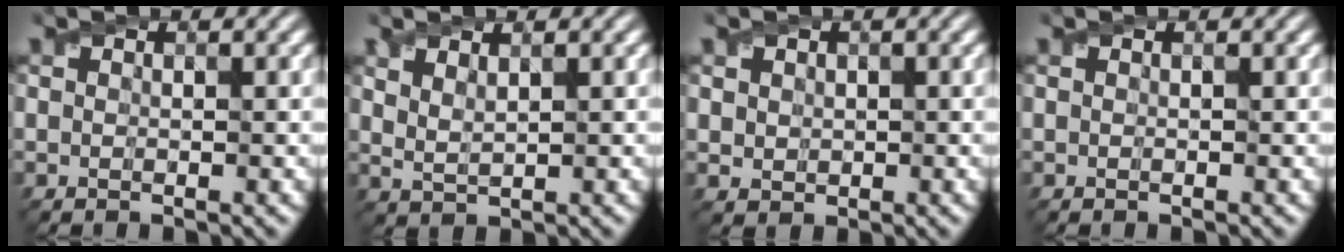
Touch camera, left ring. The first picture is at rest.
{"total": 1.8, "force": [1.4, 0.6, 1.0], "torque": [-0.021, -0.006, 0.033]}
{"total": 1.7, "force": [0.6, 1.5, 0.6], "torque": [-0.013, -0.003, 0.018]}
{"total": 0.0}